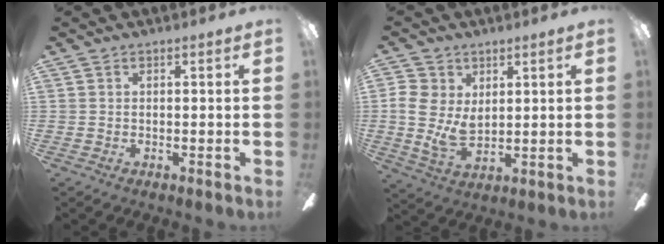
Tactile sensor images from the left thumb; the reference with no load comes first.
{"total": 8.3, "force": [2.1, 5.9, 5.5], "torque": [-0.109, -0.006, 0.041]}